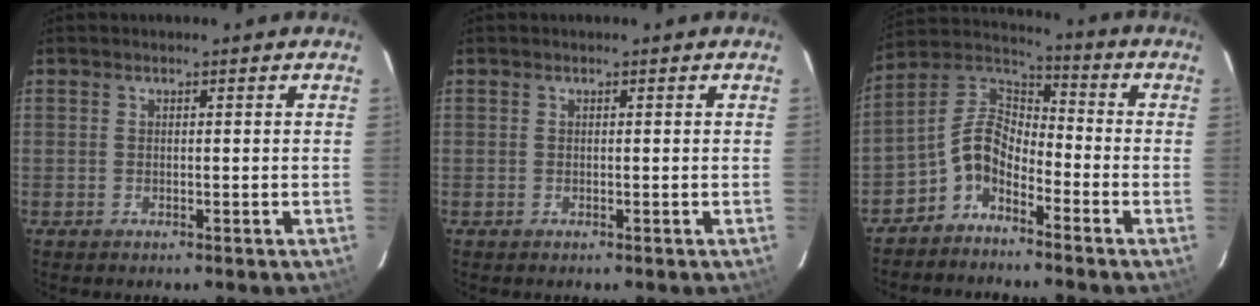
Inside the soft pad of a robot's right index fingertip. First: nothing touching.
{"total": 0.0}
{"total": 8.0, "force": [-4.7, 4.5, 4.8], "torque": [-0.106, 0.028, -0.104]}